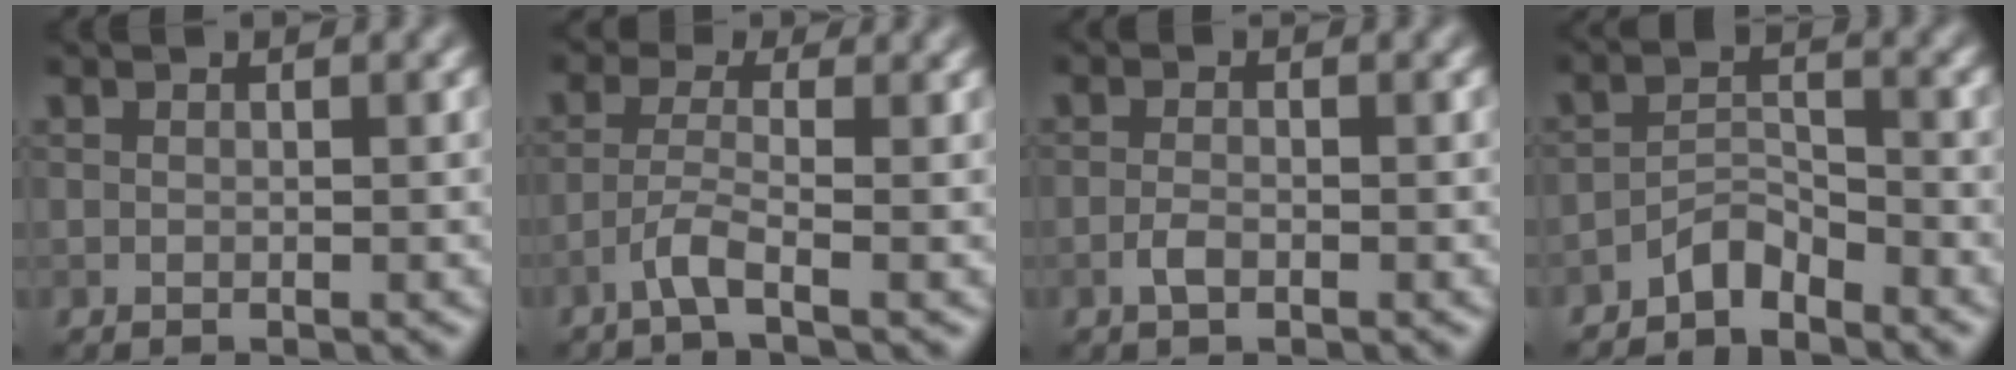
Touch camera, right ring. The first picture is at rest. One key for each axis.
{"total": 2.4, "fx": -1.3, "fy": 0.5, "fz": 1.9, "tx": -0.044, "ty": 0.004, "tz": -0.038}
{"total": 1.3, "fx": -0.6, "fy": 0.5, "fz": 1.0, "tx": -0.022, "ty": 0.001, "tz": -0.016}
{"total": 2.5, "fx": -2.3, "fy": 0.7, "fz": 0.8, "tx": -0.011, "ty": 0.012, "tz": -0.047}